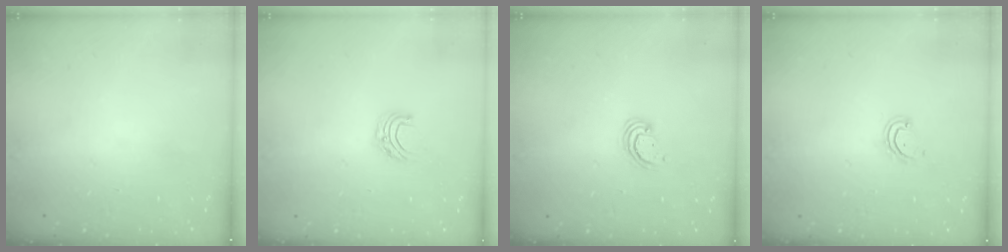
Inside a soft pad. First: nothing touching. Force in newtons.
{"total": 5.6, "press": 5.6, "slide": 0.5}
{"total": 2.8, "press": 2.8, "slide": 0.3}
{"total": 2.9, "press": 2.9, "slide": 0.3}